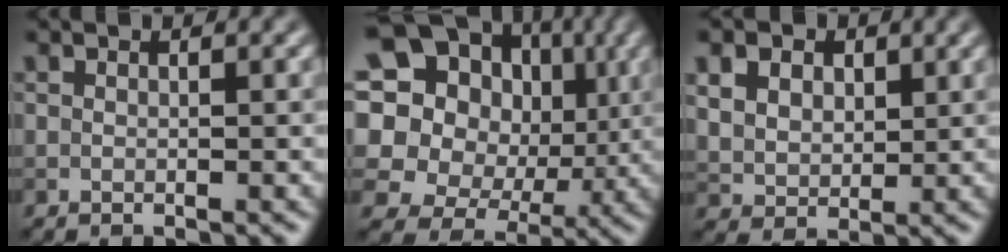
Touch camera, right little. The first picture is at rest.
{"total": 19.2, "force": [5.1, 16.8, 7.8], "torque": [-0.199, 0.039, 0.061]}
{"total": 6.5, "force": [3.2, 4.6, 3.4], "torque": [-0.090, 0.018, 0.051]}